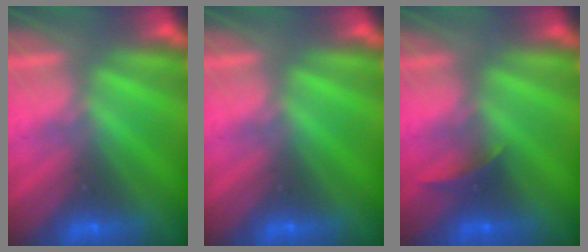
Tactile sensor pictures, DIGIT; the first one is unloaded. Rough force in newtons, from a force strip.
{"total": 0.0}
{"total": 2.2}